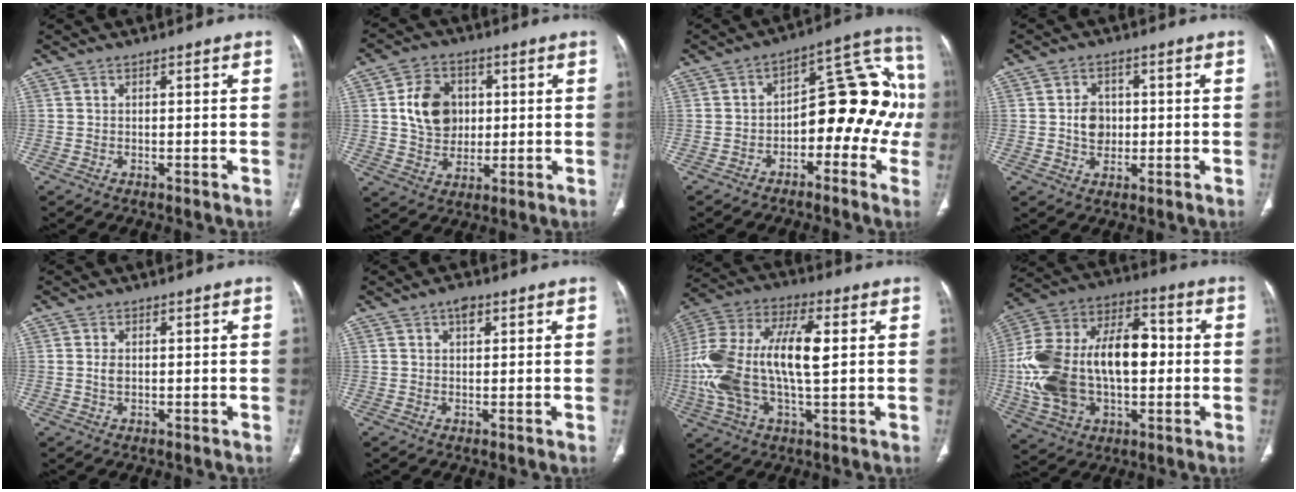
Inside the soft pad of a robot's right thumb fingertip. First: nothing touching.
{"total": 10.7, "force": [1.7, 8.6, 6.2], "torque": [-0.076, -0.002, 0.032]}
{"total": 17.6, "force": [-2.8, 9.9, 14.3], "torque": [-0.142, 0.060, -0.046]}
{"total": 5.2, "force": [0.0, 4.2, 3.0], "torque": [-0.029, 0.004, 0.000]}
{"total": 1.9, "force": [0.0, 1.3, 1.4], "torque": [-0.028, 0.001, 0.001]}
{"total": 2.2, "force": [1.1, 1.3, 1.4], "torque": [-0.009, 0.000, 0.015]}
{"total": 20.9, "force": [0.9, 9.1, 18.8], "torque": [-0.408, 0.021, 0.010]}
{"total": 25.9, "force": [-0.8, 15.8, 20.5], "torque": [-0.385, 0.030, -0.004]}